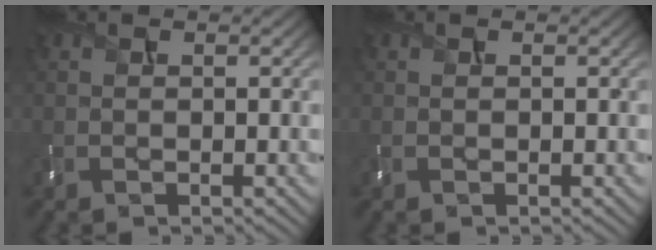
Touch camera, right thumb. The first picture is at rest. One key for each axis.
{"total": 0.0}